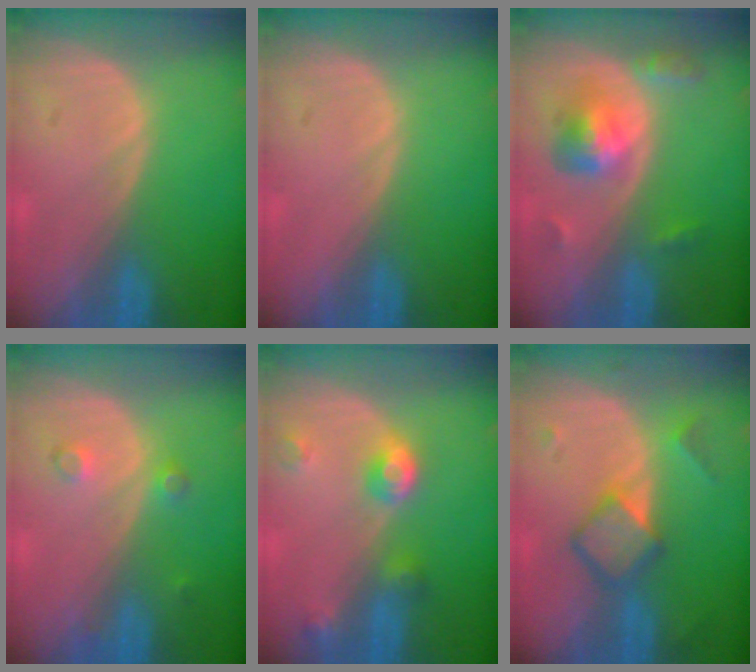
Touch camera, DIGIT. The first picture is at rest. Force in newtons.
{"total": 0.0}
{"total": 5.8, "press": 5.2, "slide": 2.5}
{"total": 2.5, "press": 2.1, "slide": 1.3}
{"total": 4.8, "press": 4.4, "slide": 2.0}
{"total": 5.3, "press": 5.3, "slide": 0.1}